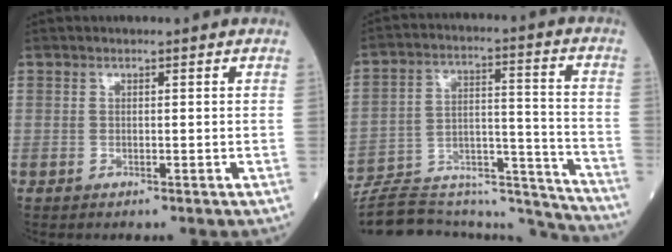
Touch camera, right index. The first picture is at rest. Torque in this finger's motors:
{"motor_torque": [-0.34, -0.62, -0.98, -0.21]}